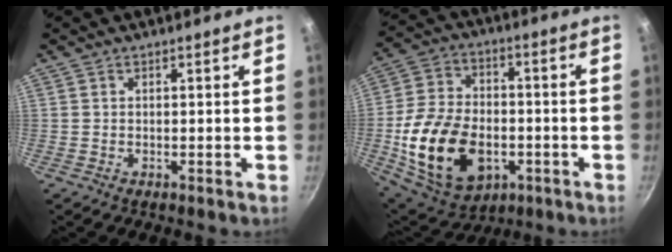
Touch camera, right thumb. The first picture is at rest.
{"total": 21.9, "force": [-5.1, 14.4, 15.7], "torque": [-0.286, 0.020, -0.075]}